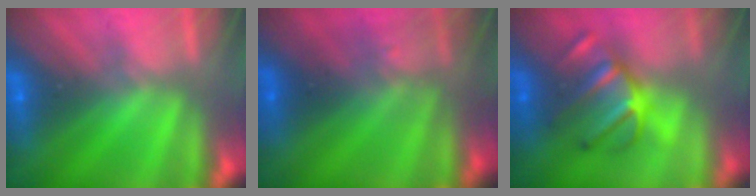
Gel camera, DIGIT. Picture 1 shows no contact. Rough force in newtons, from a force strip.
{"total": 2.9}
{"total": 2.8}